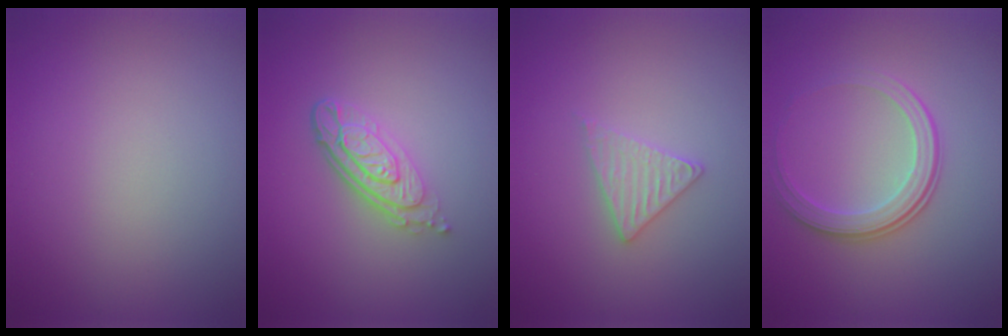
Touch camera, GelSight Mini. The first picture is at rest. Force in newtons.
{"total": 4.3, "press": 3.0, "slide": 3.1}
{"total": 2.1, "press": 2.1, "slide": 0.3}
{"total": 3.3, "press": 2.8, "slide": 1.8}